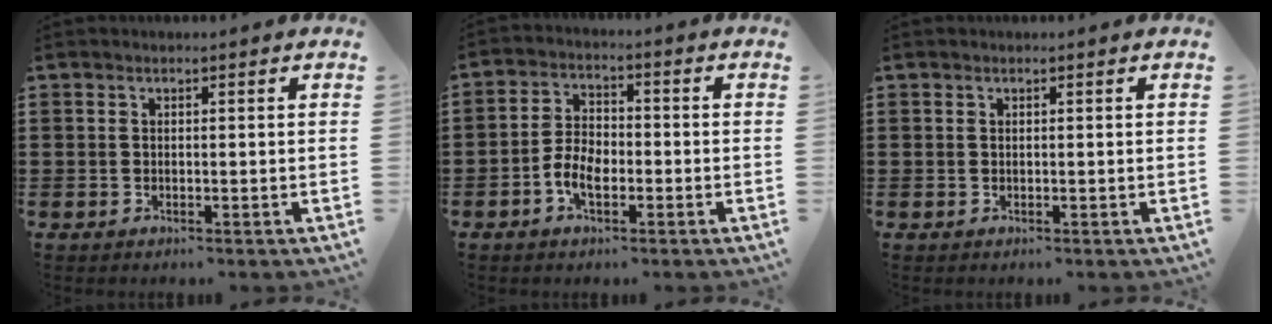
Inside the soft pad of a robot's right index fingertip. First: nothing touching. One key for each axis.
{"total": 5.1, "fx": -2.2, "fy": 2.6, "fz": 3.9, "tx": -0.097, "ty": -0.003, "tz": -0.047}
{"total": 0.0}